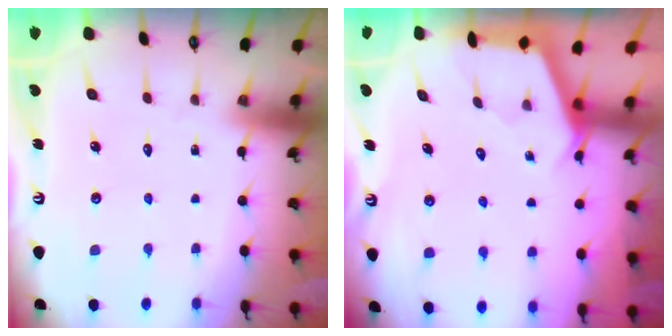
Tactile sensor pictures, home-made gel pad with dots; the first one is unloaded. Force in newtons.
{"total": 2.5, "press": 2.5, "slide": 0.4}